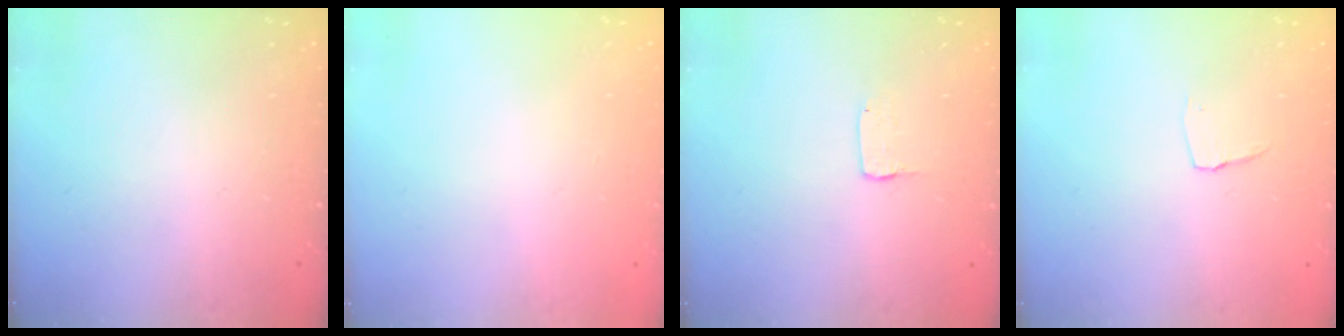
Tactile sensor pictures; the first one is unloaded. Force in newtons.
{"total": 0.8, "press": 0.4, "slide": 0.7}
{"total": 1.3, "press": 1.2, "slide": 0.1}
{"total": 3.6, "press": 3.6, "slide": 0.3}